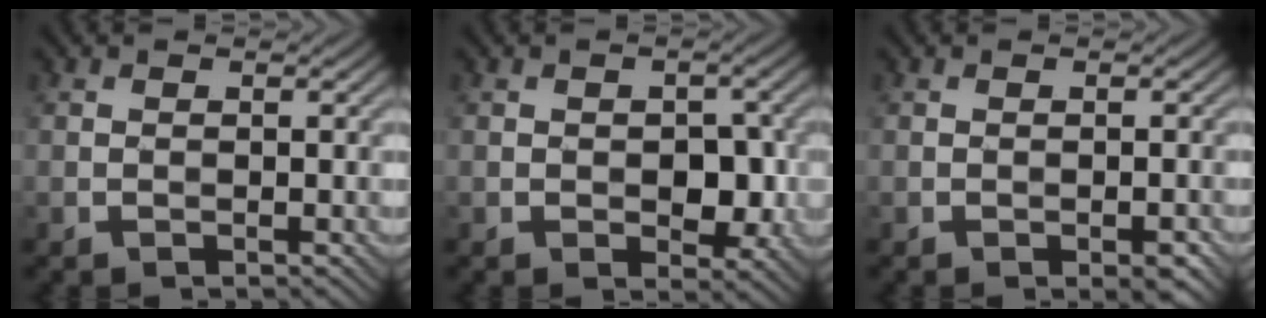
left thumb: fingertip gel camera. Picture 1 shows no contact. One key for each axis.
{"total": 4.1, "fx": -0.7, "fy": 2.6, "fz": 3.1, "tx": -0.046, "ty": -0.008, "tz": -0.009}
{"total": 1.2, "fx": -0.7, "fy": 0.4, "fz": 0.8, "tx": -0.011, "ty": -0.003, "tz": -0.012}